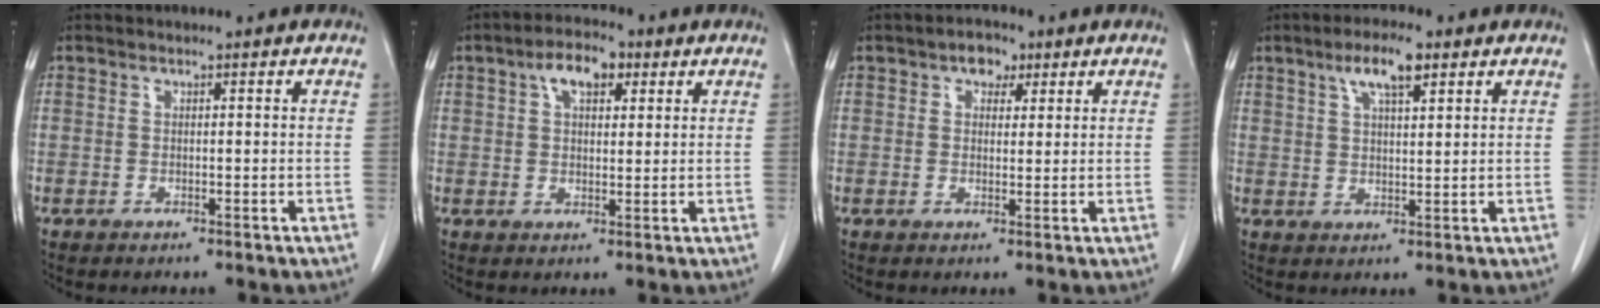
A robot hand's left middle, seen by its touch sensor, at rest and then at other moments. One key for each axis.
{"total": 5.8, "fx": 2.7, "fy": 2.8, "fz": 4.3, "tx": -0.078, "ty": 0.018, "tz": 0.044}
{"total": 3.2, "fx": 1.7, "fy": 2.1, "fz": 1.7, "tx": -0.027, "ty": 0.011, "tz": 0.026}
{"total": 6.1, "fx": 3.5, "fy": 1.4, "fz": 4.8, "tx": -0.092, "ty": 0.008, "tz": 0.061}